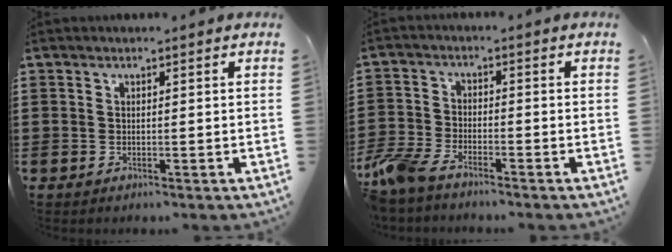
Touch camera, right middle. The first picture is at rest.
{"total": 5.3, "force": [-4.5, 1.4, 2.4], "torque": [-0.082, -0.010, -0.098]}